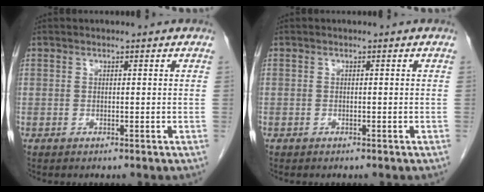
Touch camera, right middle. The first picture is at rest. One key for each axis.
{"total": 0.0}